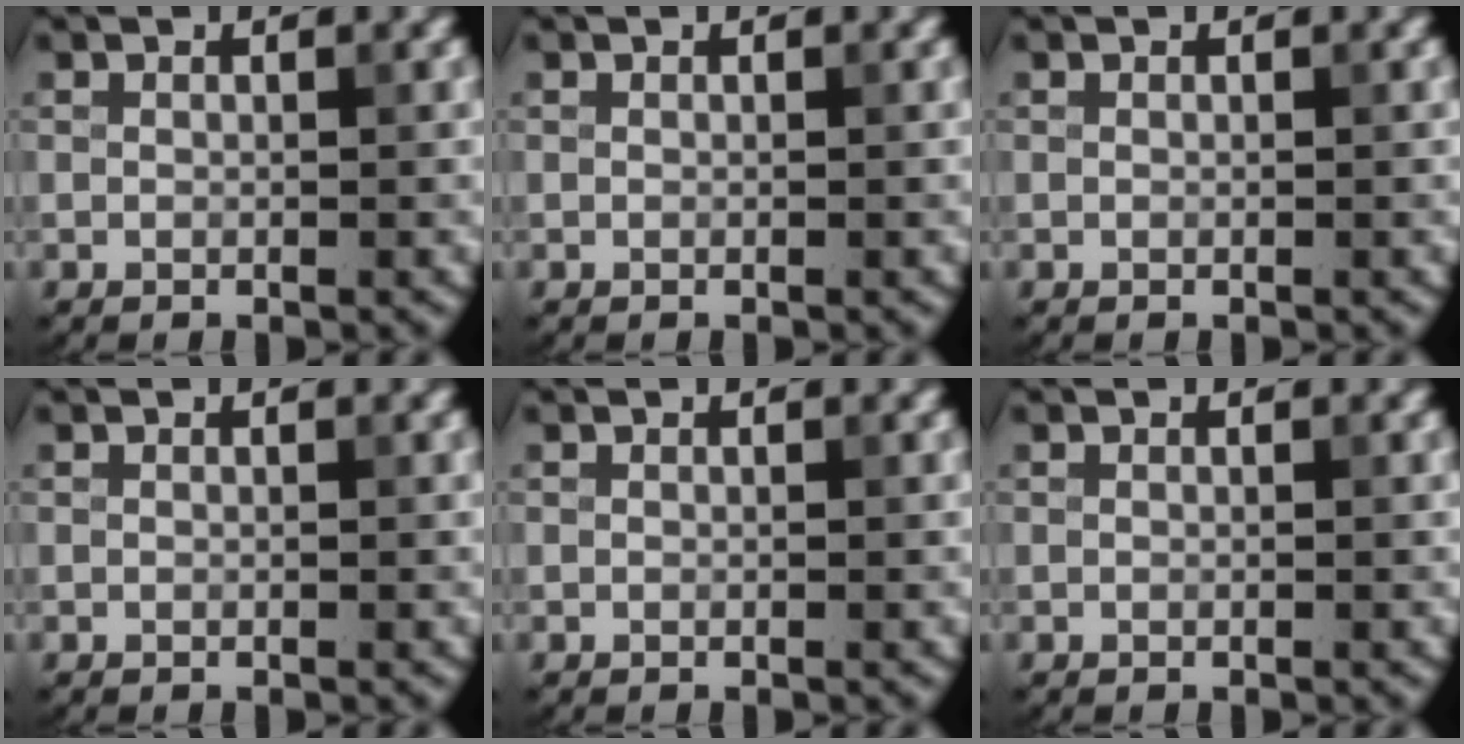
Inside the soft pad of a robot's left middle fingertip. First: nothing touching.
{"total": 0.0}
{"total": 0.0}
{"total": 0.0}
{"total": 0.0}
{"total": 0.0}